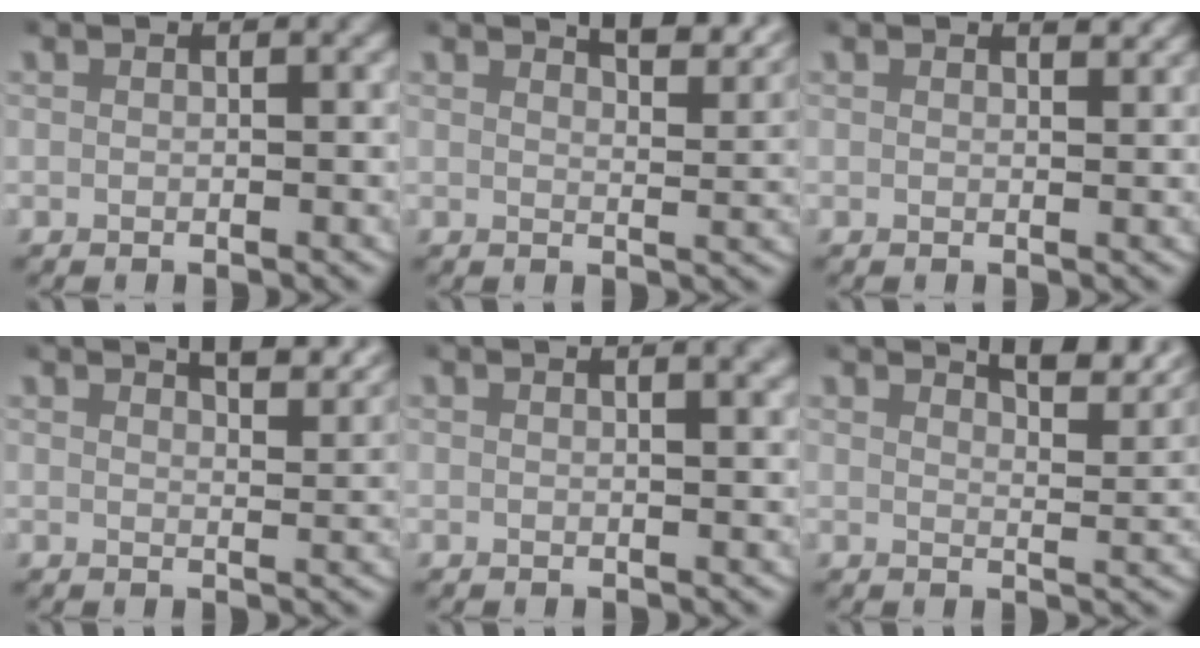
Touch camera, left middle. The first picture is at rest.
{"total": 5.6, "force": [4.6, 1.1, 3.0], "torque": [-0.036, 0.004, 0.069]}
{"total": 1.0, "force": [1.0, 0.1, 0.3], "torque": [0.003, -0.002, 0.014]}
{"total": 5.1, "force": [4.1, 1.1, 2.8], "torque": [-0.033, 0.003, 0.061]}
{"total": 1.7, "force": [1.1, 0.1, 1.3], "torque": [-0.011, 0.003, 0.014]}
{"total": 6.3, "force": [5.2, 1.2, 3.5], "torque": [-0.042, 0.005, 0.075]}